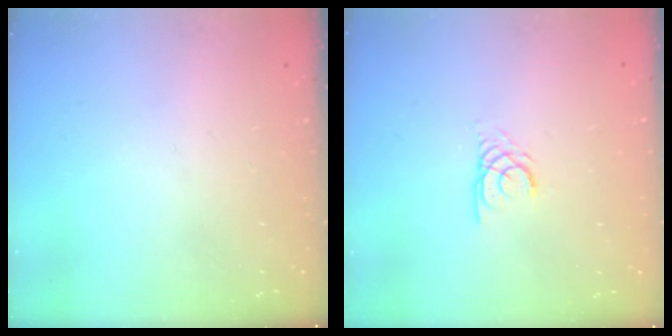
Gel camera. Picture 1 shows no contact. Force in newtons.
{"total": 2.2, "press": 2.2, "slide": 0.3}